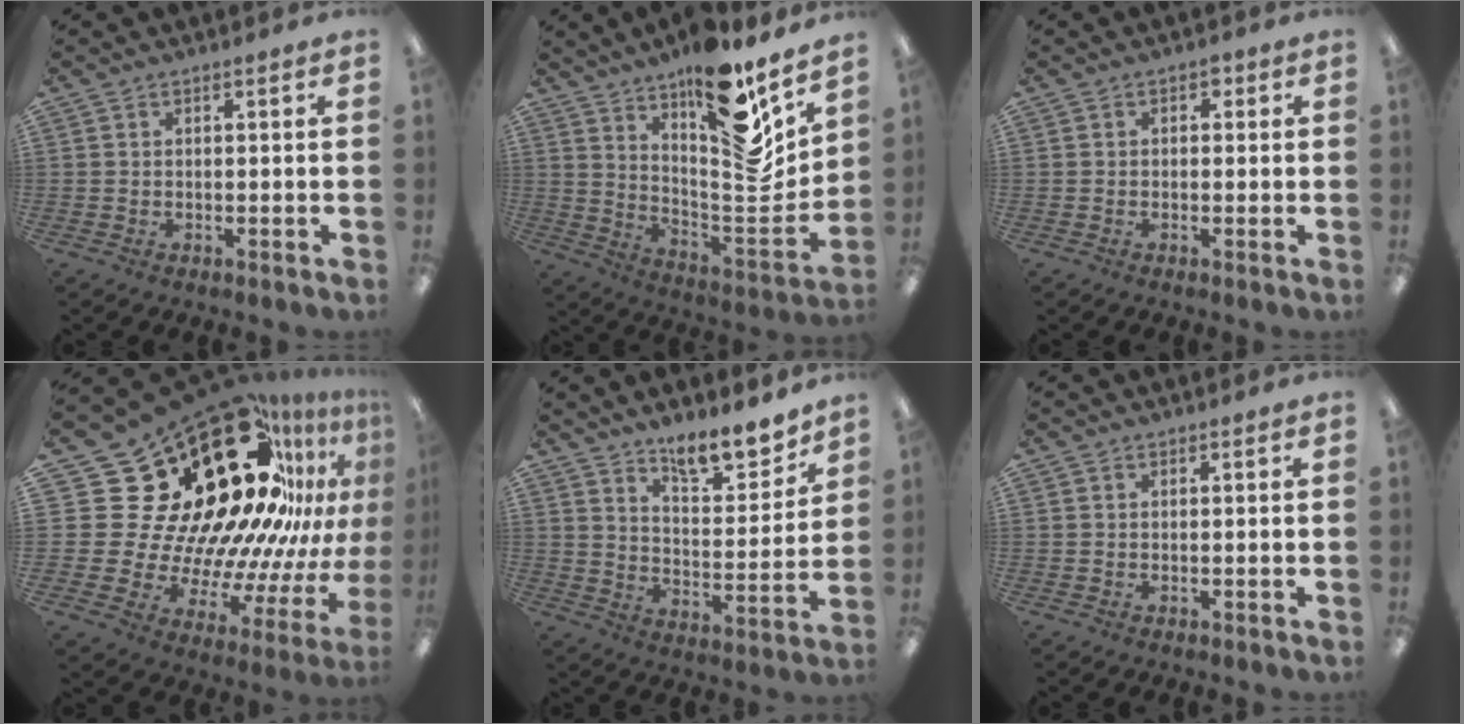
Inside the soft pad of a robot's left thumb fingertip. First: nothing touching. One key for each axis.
{"total": 19.1, "fx": 13.5, "fy": 4.7, "fz": 12.7, "tx": -0.174, "ty": -0.125, "tz": 0.217}
{"total": 1.7, "fx": 0.0, "fy": 1.4, "fz": 1.0, "tx": -0.011, "ty": 0.006, "tz": -0.003}
{"total": 40.3, "fx": 18.2, "fy": 23.5, "fz": 27.3, "tx": -0.378, "ty": -0.219, "tz": 0.403}
{"total": 11.2, "fx": 9.3, "fy": 3.7, "fz": 4.9, "tx": -0.050, "ty": -0.071, "tz": 0.161}
{"total": 0.0}